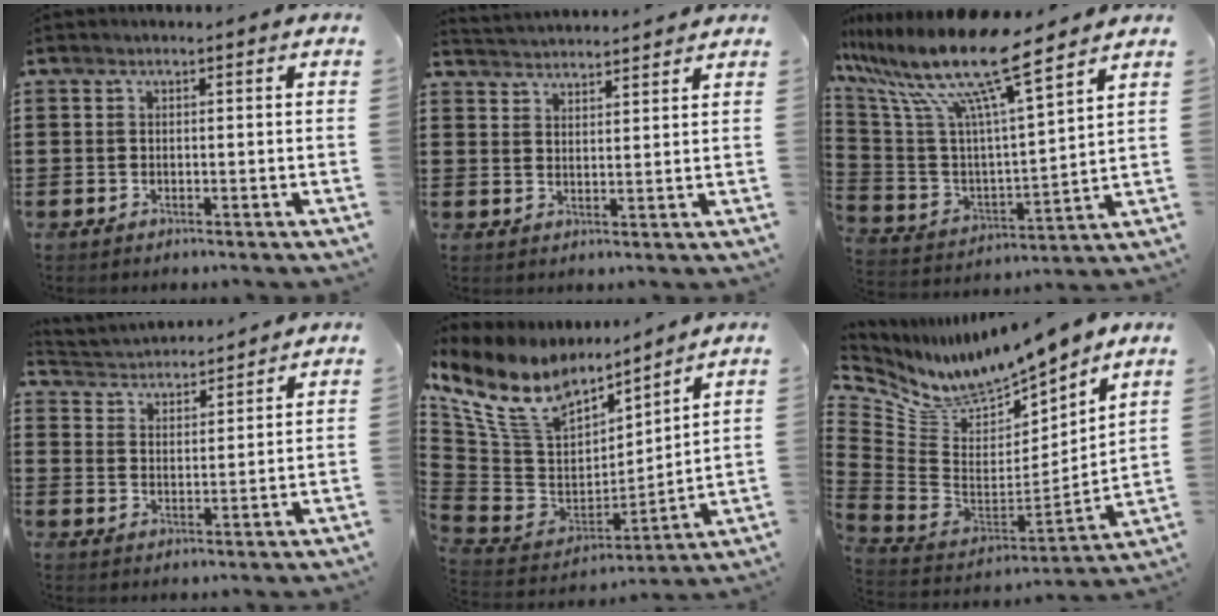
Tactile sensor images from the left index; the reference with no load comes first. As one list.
[{"total": 2.8, "force": [2.8, -0.1, -0.4], "torque": [-0.001, -0.012, 0.052]}, {"total": 14.6, "force": [10.8, 1.4, 9.7], "torque": [-0.228, -0.066, 0.179]}, {"total": 3.4, "force": [3.3, 0.5, -0.4], "torque": [-0.011, -0.020, 0.056]}, {"total": 12.0, "force": [7.9, 6.4, 6.4], "torque": [-0.176, -0.043, 0.142]}, {"total": 10.0, "force": [9.3, 2.0, 2.9], "torque": [-0.107, -0.077, 0.165]}]